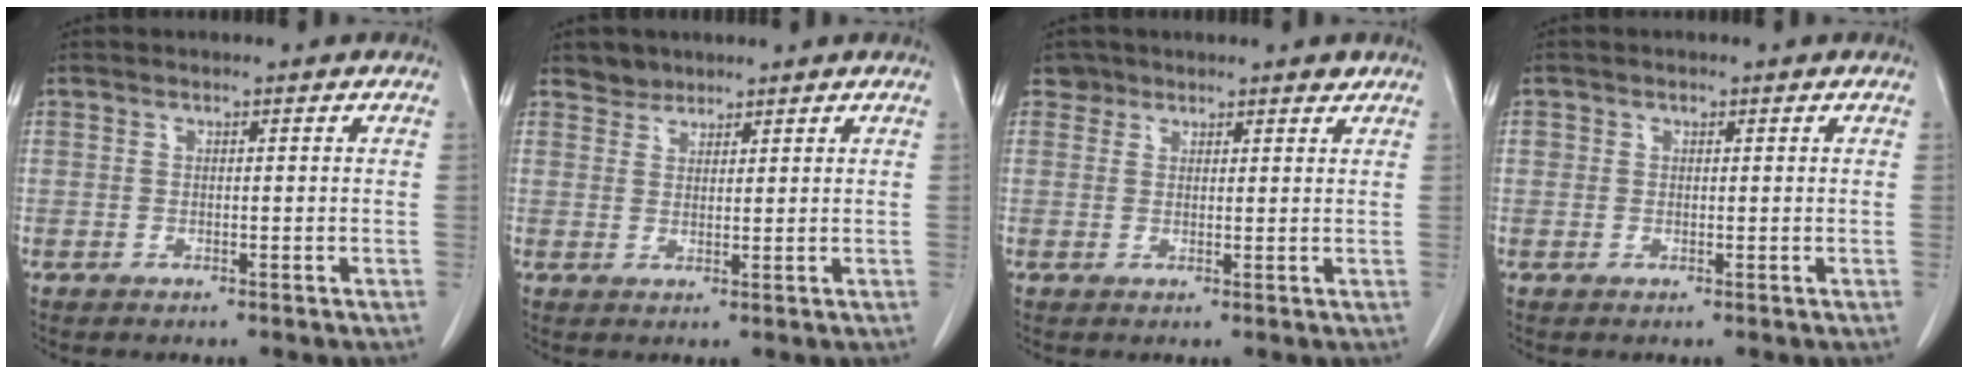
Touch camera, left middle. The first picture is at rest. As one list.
[{"total": 2.3, "force": [1.9, 1.1, -0.3], "torque": [0.005, 0.002, 0.031]}, {"total": 2.6, "force": [2.2, 1.3, -0.3], "torque": [0.011, 0.003, 0.032]}, {"total": 1.0, "force": [0.3, 1.0, 0.2], "torque": [0.002, 0.005, 0.003]}]